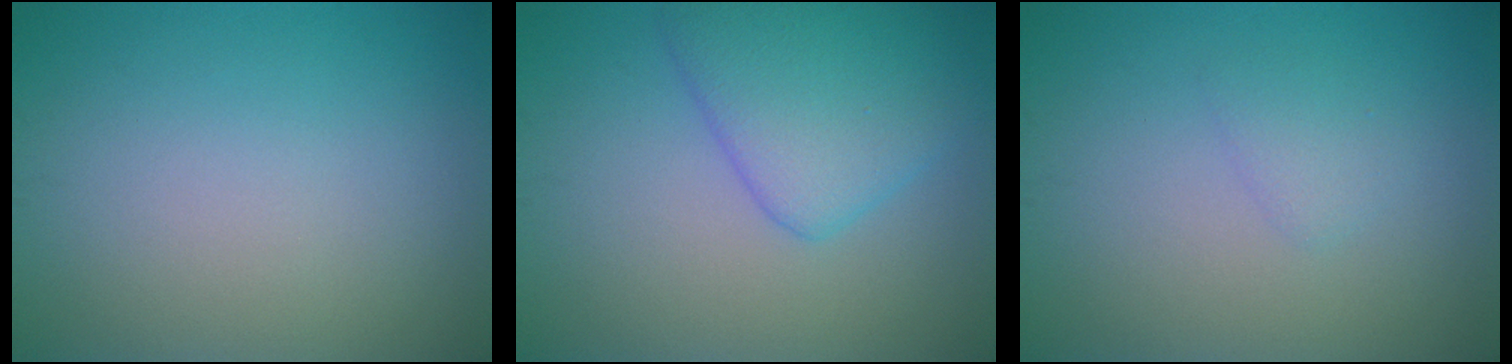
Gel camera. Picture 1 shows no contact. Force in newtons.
{"total": 5.3, "press": 5.3, "slide": 0.1}
{"total": 1.2, "press": 1.1, "slide": 0.1}